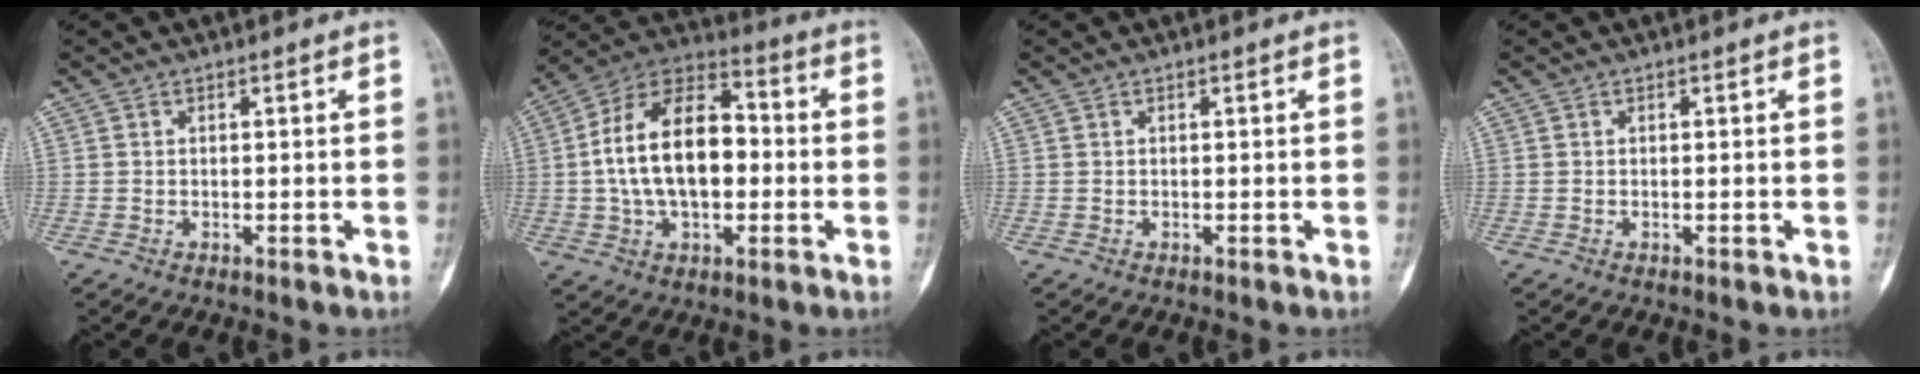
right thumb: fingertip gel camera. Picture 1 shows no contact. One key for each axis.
{"total": 18.8, "fx": -0.2, "fy": 11.0, "fz": 15.2, "tx": -0.249, "ty": 0.035, "tz": -0.010}
{"total": 0.0}
{"total": 0.0}